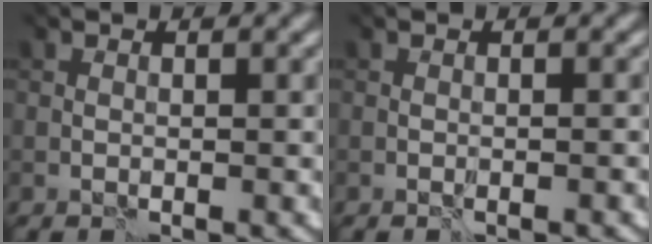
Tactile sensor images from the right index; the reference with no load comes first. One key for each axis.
{"total": 0.6, "fx": -0.4, "fy": -0.4, "fz": 0.0, "tx": 0.002, "ty": -0.001, "tz": -0.007}